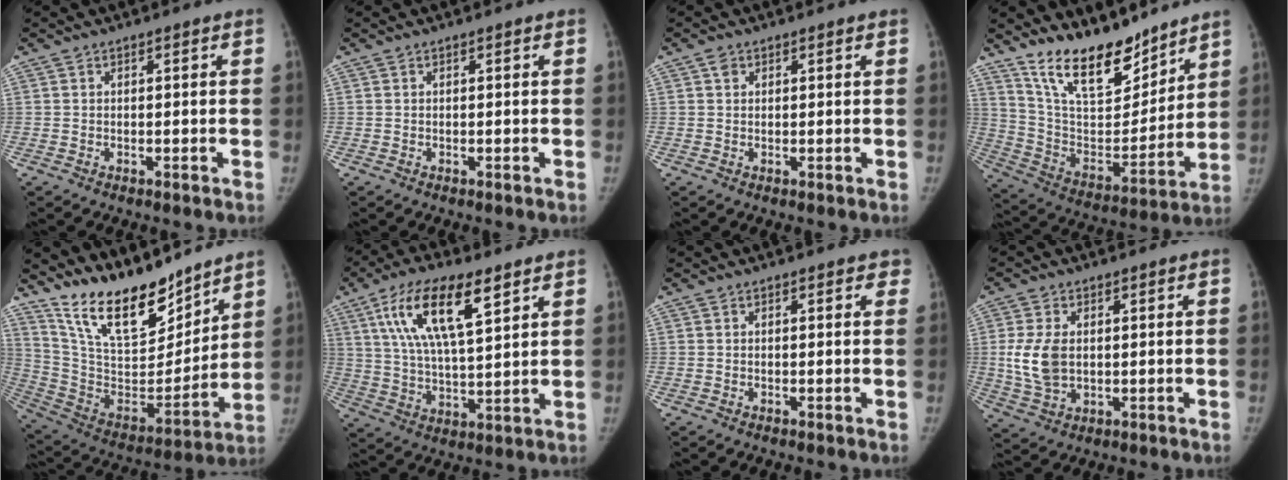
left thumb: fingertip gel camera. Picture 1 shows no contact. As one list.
[{"total": 0.0}, {"total": 1.5, "force": [0.8, 1.1, 0.7], "torque": [-0.003, -0.002, 0.011]}, {"total": 18.1, "force": [14.4, 6.7, 8.5], "torque": [-0.097, -0.097, 0.262]}, {"total": 20.5, "force": [16.8, 6.9, 9.4], "torque": [-0.114, -0.112, 0.304]}, {"total": 15.7, "force": [7.6, 5.3, 12.6], "torque": [-0.216, -0.022, 0.139]}, {"total": 1.6, "force": [1.1, 0.8, 0.8], "torque": [0.009, 0.000, 0.005]}, {"total": 7.9, "force": [0.6, 5.2, 5.9], "torque": [-0.110, -0.010, 0.021]}]